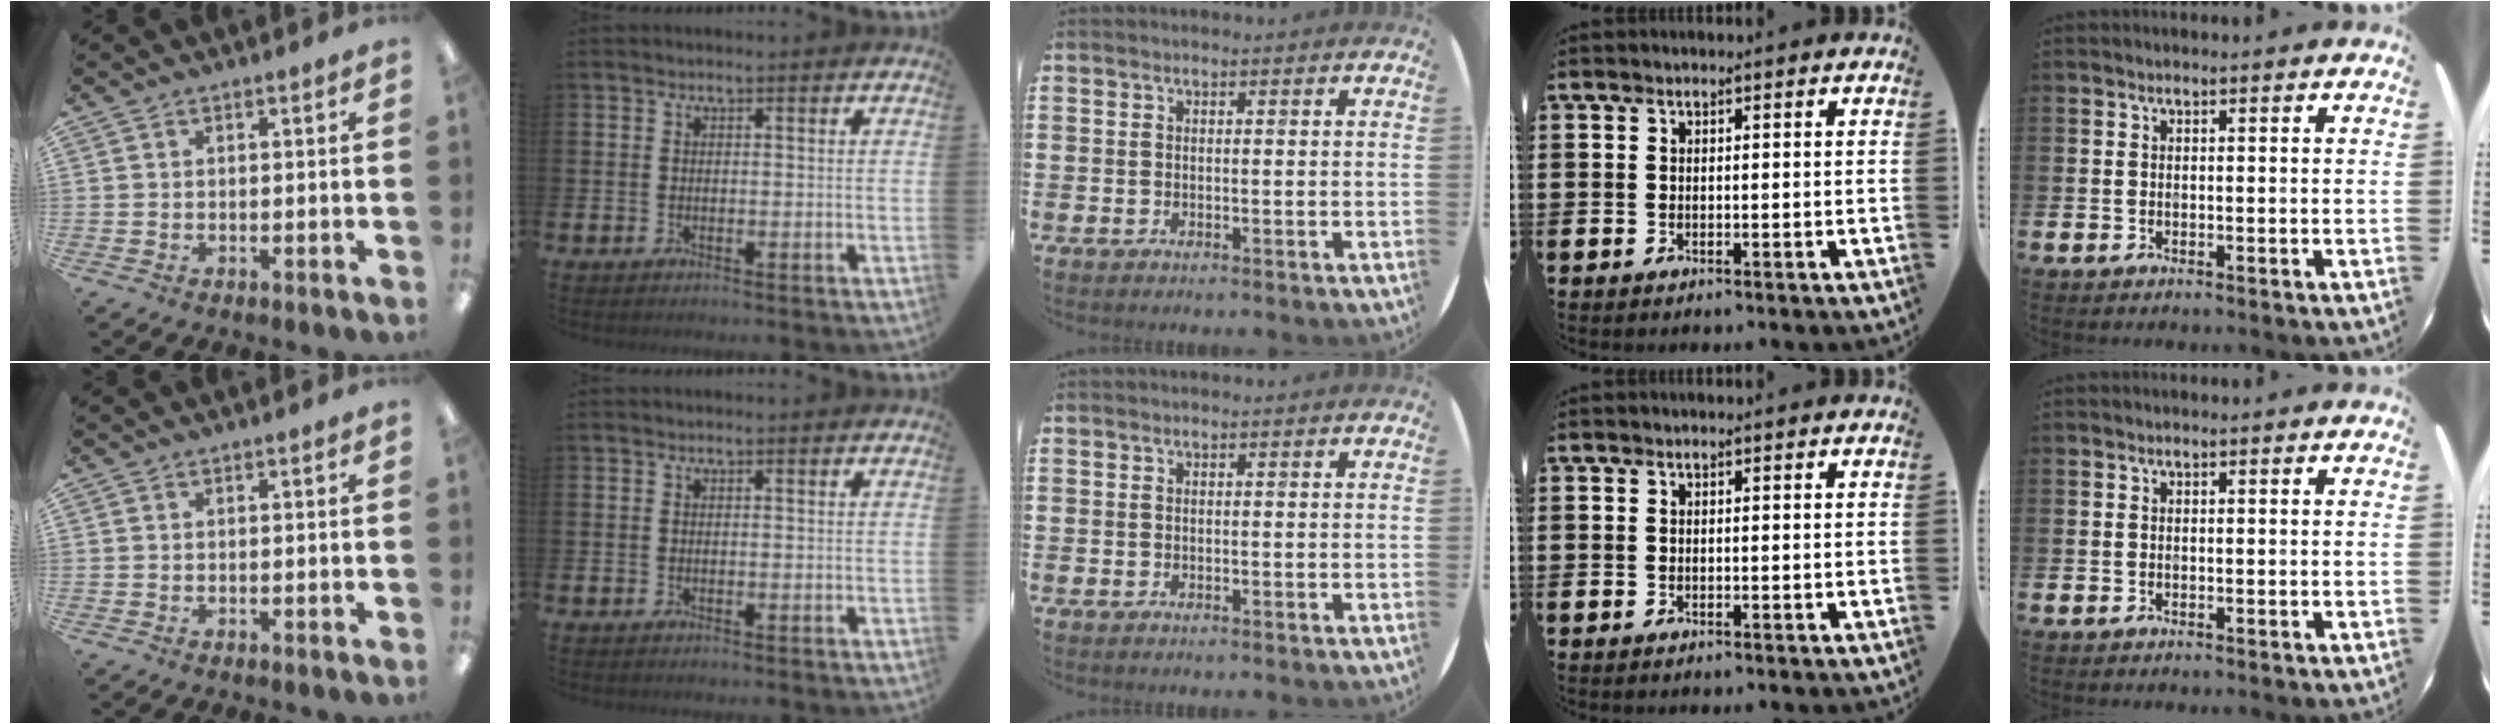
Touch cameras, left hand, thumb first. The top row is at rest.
{}